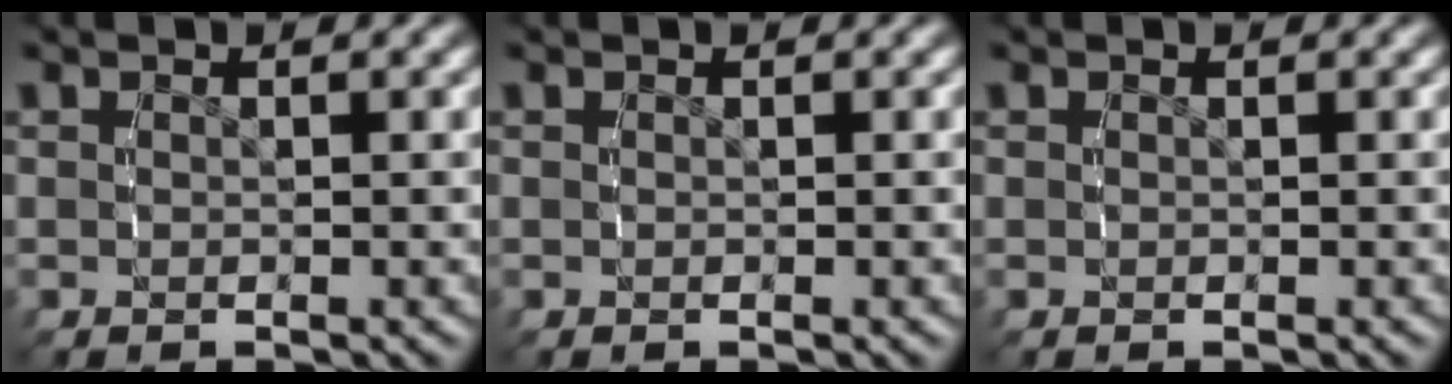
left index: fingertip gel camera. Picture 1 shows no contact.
{"total": 0.0}
{"total": 0.0}